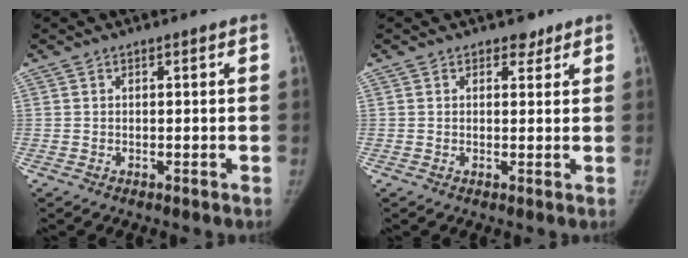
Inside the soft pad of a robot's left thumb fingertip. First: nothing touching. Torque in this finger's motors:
{"motor_torque": [0.50, -0.10, 0.22, -0.06, 0.09]}